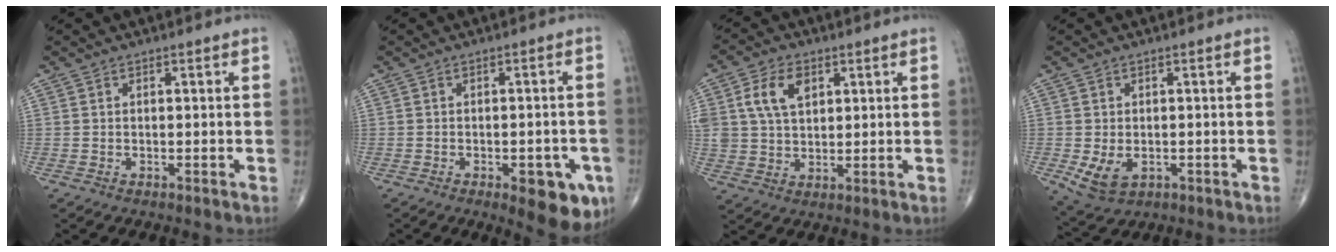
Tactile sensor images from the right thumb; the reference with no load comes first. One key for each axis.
{"total": 9.6, "fx": -4.2, "fy": 4.0, "fz": 7.7, "tx": -0.069, "ty": 0.006, "tz": -0.045}
{"total": 8.6, "fx": 3.1, "fy": 5.6, "fz": 5.8, "tx": -0.100, "ty": -0.003, "tz": 0.061}
{"total": 5.7, "fx": -1.3, "fy": 3.8, "fz": 4.0, "tx": -0.070, "ty": -0.008, "tz": -0.009}